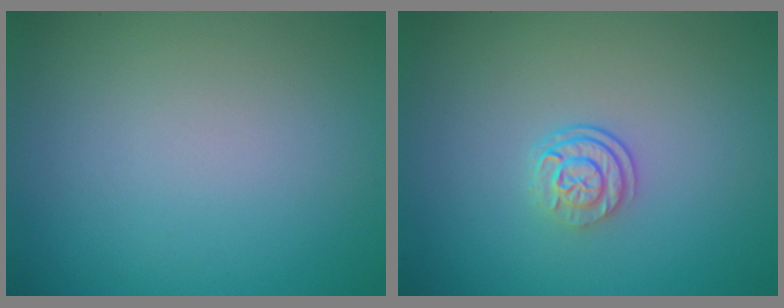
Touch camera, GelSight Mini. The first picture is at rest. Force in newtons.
{"total": 2.4, "press": 1.8, "slide": 1.6}